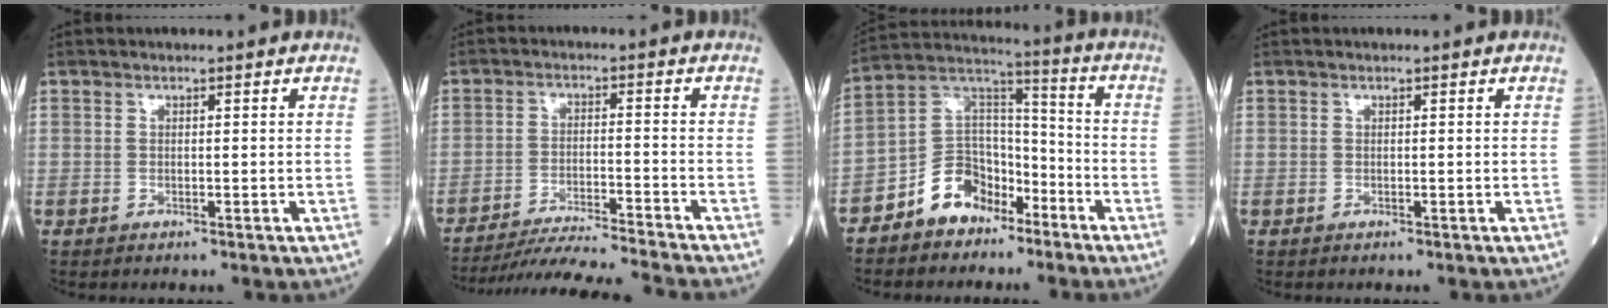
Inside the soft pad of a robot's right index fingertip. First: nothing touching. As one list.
[{"total": 14.0, "force": [-13.0, -2.0, 4.6], "torque": [-0.058, -0.026, -0.206]}, {"total": 9.8, "force": [-6.2, 6.7, 3.5], "torque": [-0.073, 0.044, -0.115]}, {"total": 0.0}]